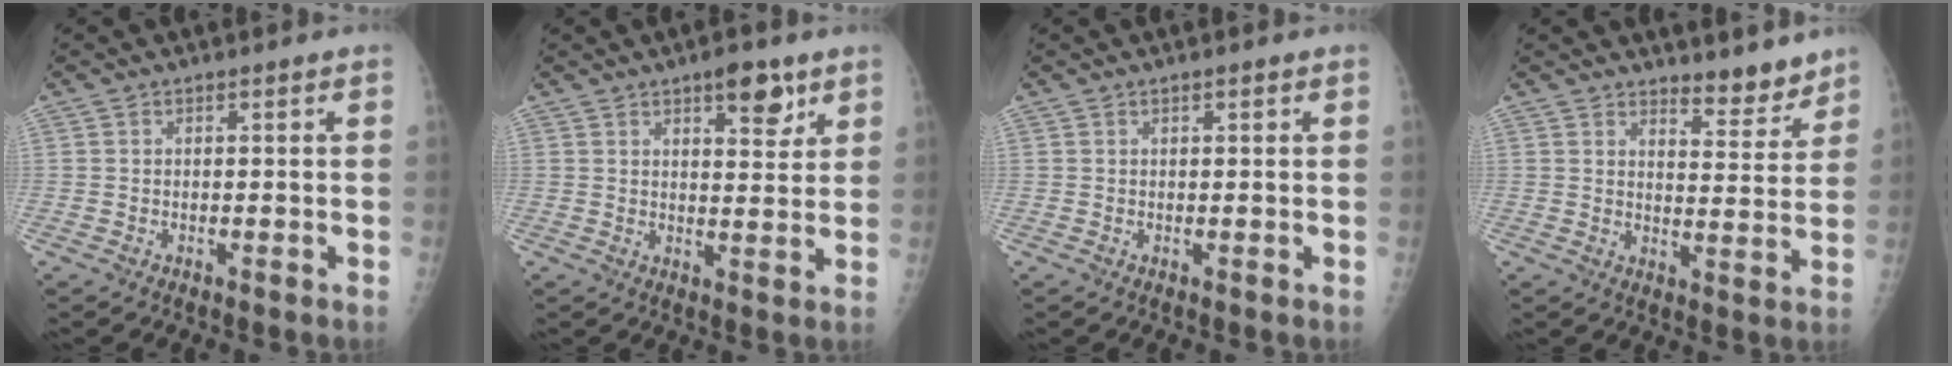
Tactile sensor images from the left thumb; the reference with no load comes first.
{"total": 6.8, "force": [4.1, 2.7, 4.7], "torque": [-0.044, -0.022, 0.054]}
{"total": 0.9, "force": [0.5, 0.3, 0.7], "torque": [-0.009, 0.000, 0.007]}
{"total": 5.8, "force": [5.2, 1.7, 2.0], "torque": [-0.006, -0.047, 0.080]}